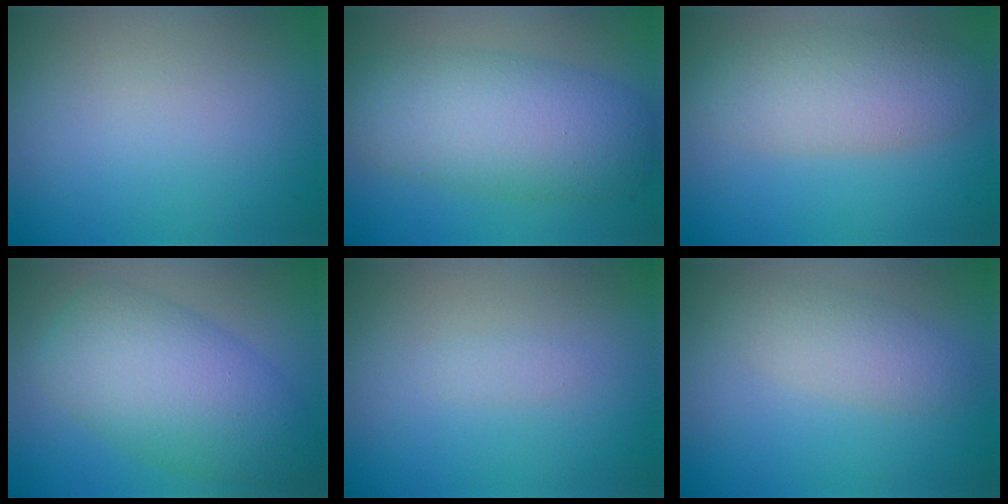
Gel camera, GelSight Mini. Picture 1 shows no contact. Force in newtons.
{"total": 8.1, "press": 8.1, "slide": 0.2}
{"total": 5.1, "press": 5.1, "slide": 0.4}
{"total": 8.5, "press": 8.5, "slide": 0.4}
{"total": 0.6, "press": 0.6, "slide": 0.0}
{"total": 2.8, "press": 2.8, "slide": 0.1}